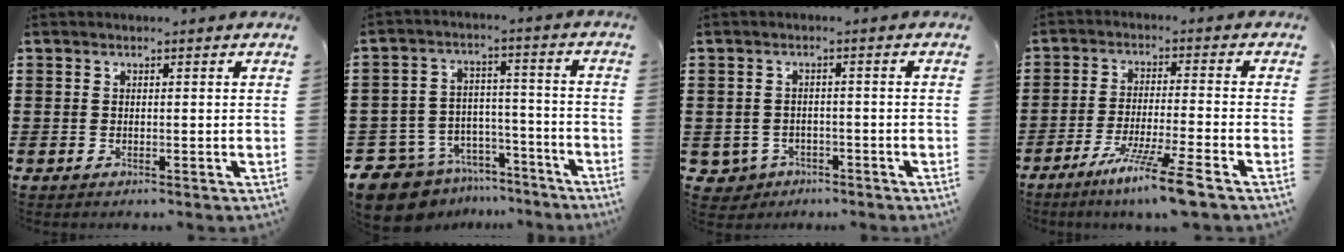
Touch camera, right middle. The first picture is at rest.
{"total": 9.9, "force": [-8.9, 3.8, 1.8], "torque": [-0.058, 0.023, -0.176]}
{"total": 2.1, "force": [-1.6, 1.3, 0.1], "torque": [-0.012, 0.002, -0.037]}
{"total": 8.1, "force": [-6.0, -0.8, 5.4], "torque": [-0.096, -0.013, -0.114]}